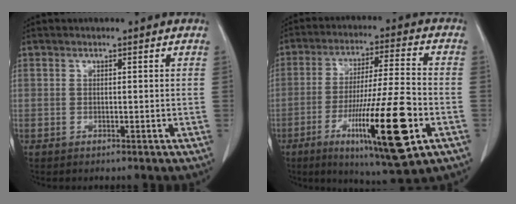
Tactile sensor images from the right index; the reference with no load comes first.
{"total": 18.0, "force": [-6.7, 1.1, 16.7], "torque": [-0.288, -0.028, -0.108]}